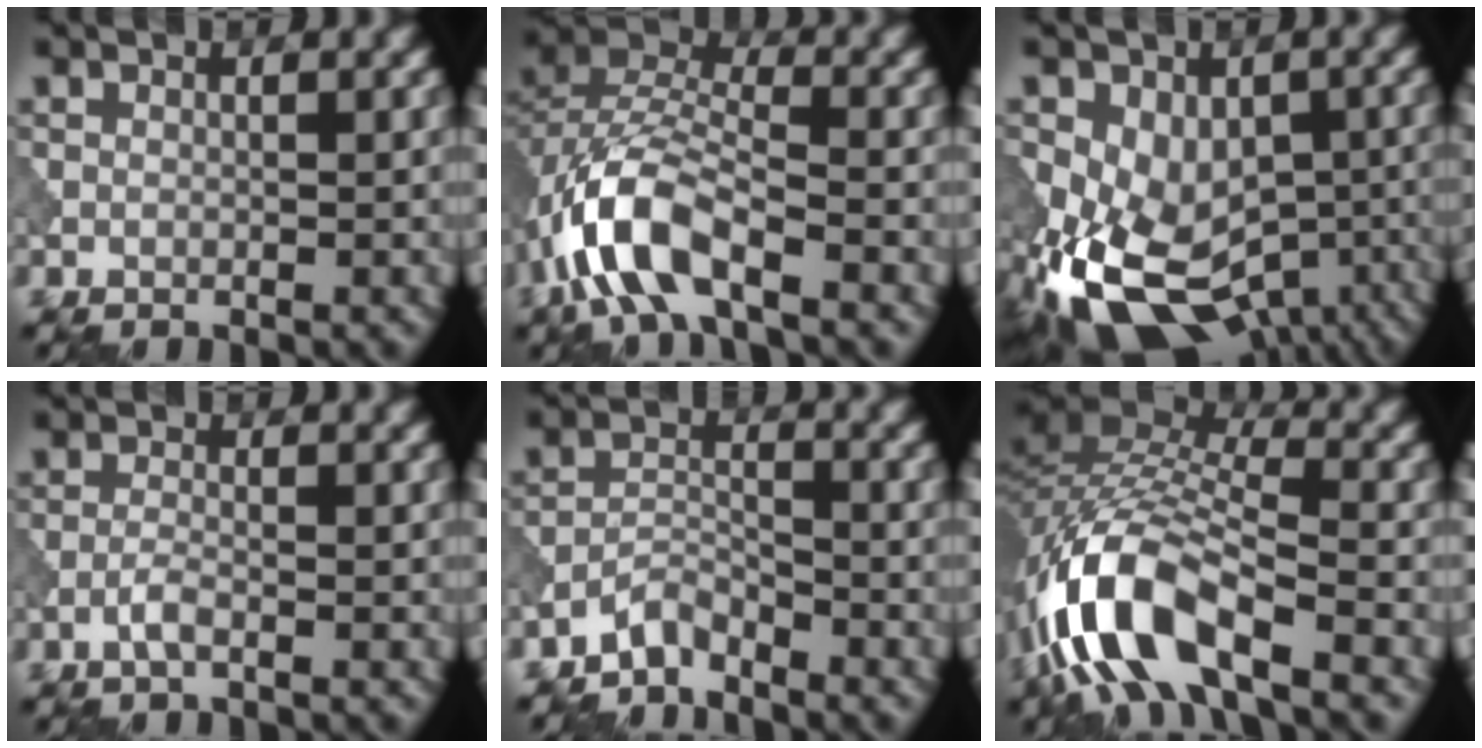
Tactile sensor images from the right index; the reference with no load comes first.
{"total": 8.5, "force": [-4.2, 3.7, 6.4], "torque": [-0.133, 0.009, -0.089]}
{"total": 13.3, "force": [-5.3, 8.5, 8.8], "torque": [-0.158, -0.033, -0.071]}
{"total": 1.5, "force": [-0.9, 0.3, 1.2], "torque": [-0.028, 0.004, -0.022]}
{"total": 2.7, "force": [-2.5, 0.6, 0.6], "torque": [-0.013, 0.009, -0.057]}
{"total": 12.0, "force": [-6.0, 4.6, 9.3], "torque": [-0.185, 0.010, -0.122]}